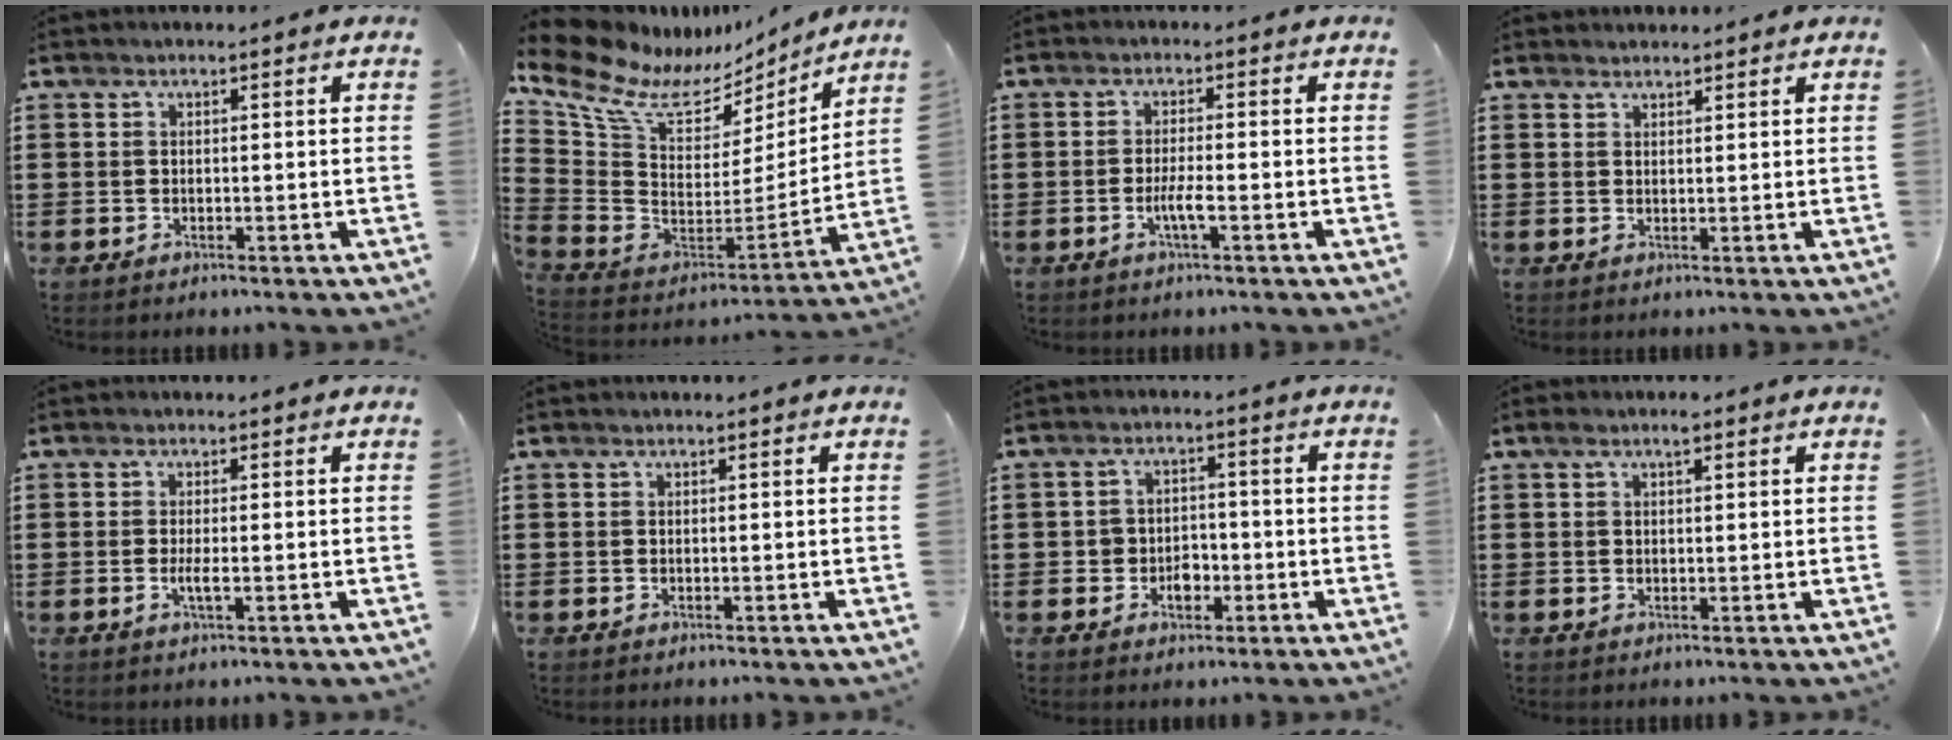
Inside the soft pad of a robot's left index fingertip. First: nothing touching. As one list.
[{"total": 11.9, "force": [7.5, 6.3, 6.6], "torque": [-0.178, -0.047, 0.128]}, {"total": 3.0, "force": [-1.1, 0.3, 2.8], "torque": [-0.056, -0.004, -0.022]}, {"total": 1.4, "force": [1.4, 0.2, 0.0], "torque": [-0.003, 0.001, 0.027]}, {"total": 2.1, "force": [-0.4, 0.3, 2.0], "torque": [-0.043, -0.005, -0.009]}, {"total": 0.0}, {"total": 3.3, "force": [-1.2, 2.7, 1.4], "torque": [-0.034, 0.005, -0.028]}, {"total": 1.8, "force": [1.0, 0.7, 1.3], "torque": [-0.027, 0.007, 0.017]}]